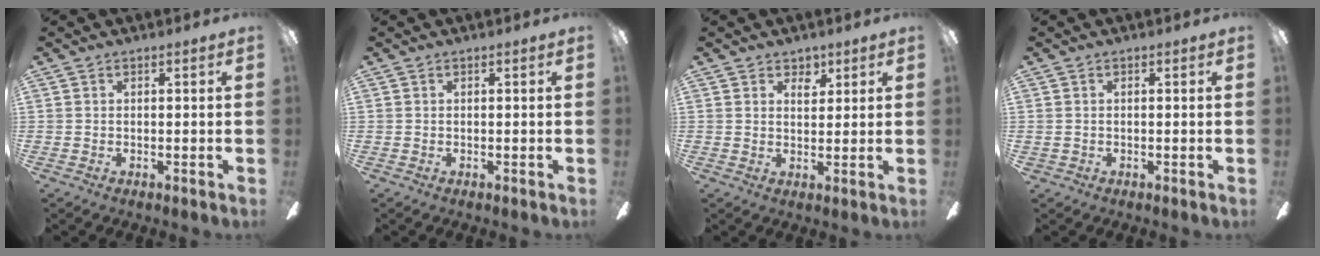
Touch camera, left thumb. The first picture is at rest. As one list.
[{"total": 0.0}, {"total": 4.1, "force": [2.9, 2.6, 1.2], "torque": [-0.002, -0.012, 0.049]}, {"total": 0.6, "force": [0.1, 0.6, 0.0], "torque": [-0.001, 0.002, 0.000]}]